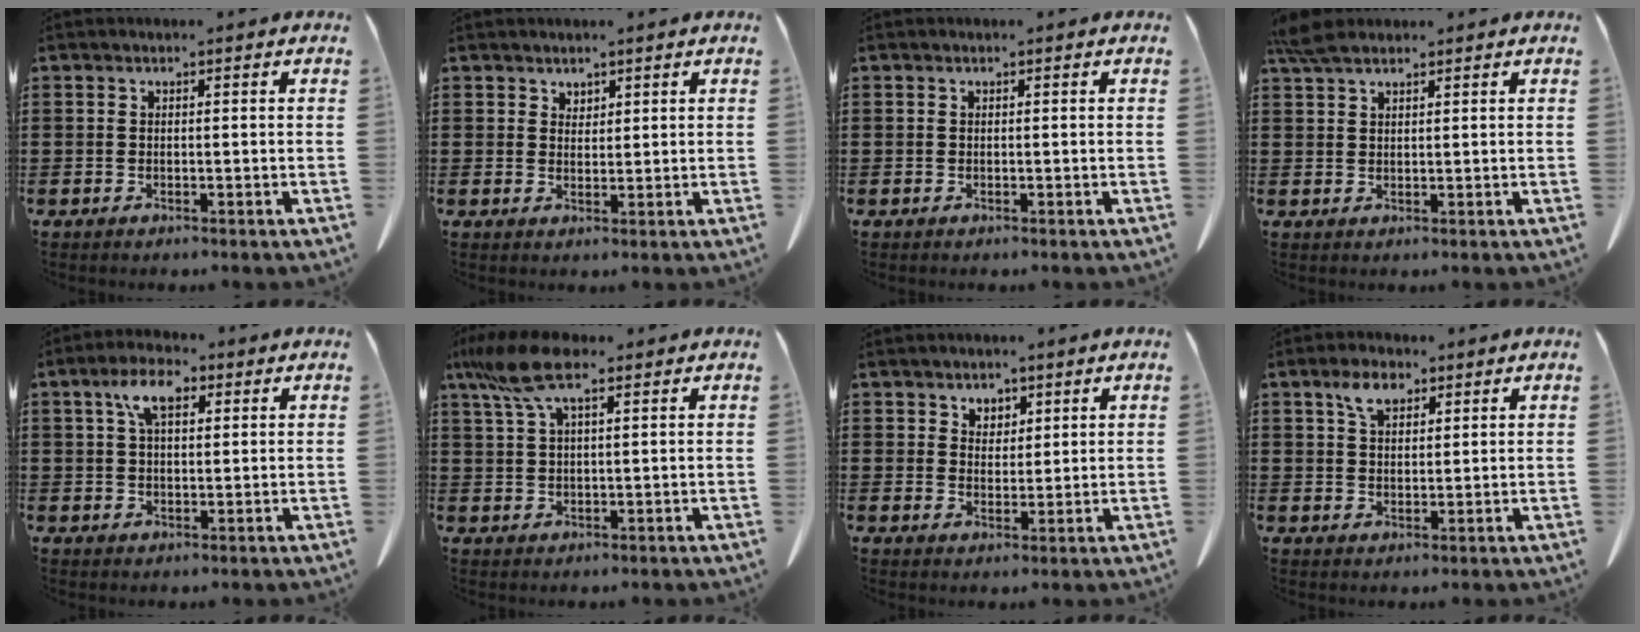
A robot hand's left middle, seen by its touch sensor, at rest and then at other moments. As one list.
[{"total": 1.7, "force": [1.5, 0.7, 0.1], "torque": [-0.004, 0.002, 0.030]}, {"total": 0.0}, {"total": 3.8, "force": [2.8, 1.4, 2.1], "torque": [-0.049, 0.007, 0.052]}, {"total": 5.9, "force": [2.7, 2.7, 4.4], "torque": [-0.089, 0.011, 0.044]}, {"total": 8.2, "force": [4.7, 2.3, 6.3], "torque": [-0.146, -0.004, 0.080]}, {"total": 3.1, "force": [2.4, 2.0, 0.2], "torque": [-0.006, 0.002, 0.044]}, {"total": 4.6, "force": [2.8, 2.4, 2.8], "torque": [-0.065, 0.010, 0.049]}]